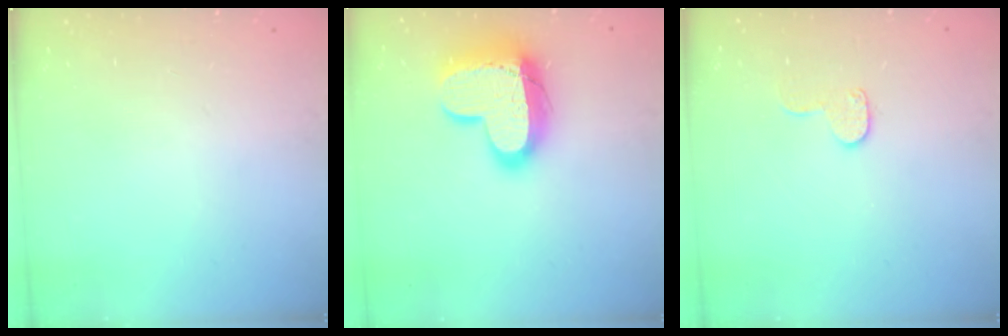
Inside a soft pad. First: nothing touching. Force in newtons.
{"total": 17.4, "press": 17.3, "slide": 1.5}
{"total": 8.4, "press": 8.4, "slide": 0.5}